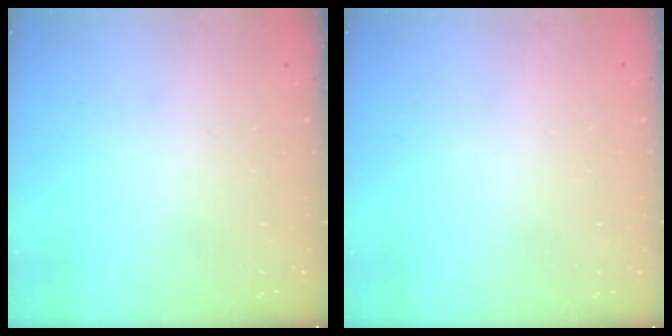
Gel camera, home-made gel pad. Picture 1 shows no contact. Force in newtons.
{"total": 0.8, "press": 0.8, "slide": 0.1}